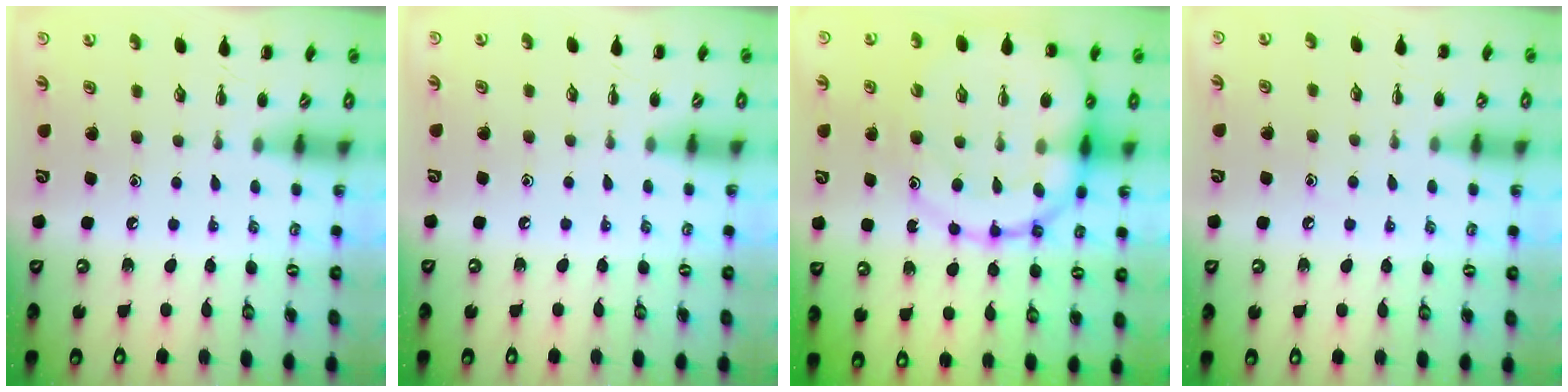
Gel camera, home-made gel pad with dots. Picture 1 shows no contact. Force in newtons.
{"total": 4.6, "press": 4.3, "slide": 1.8}
{"total": 23.5, "press": 23.3, "slide": 3.2}
{"total": 4.3, "press": 4.1, "slide": 1.4}